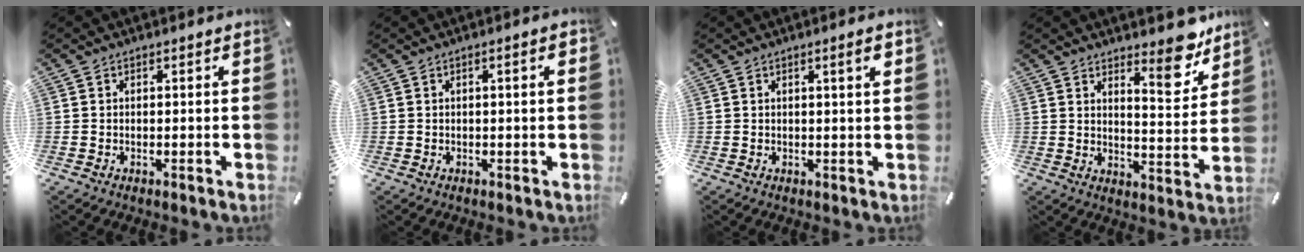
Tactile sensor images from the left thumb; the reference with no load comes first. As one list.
[{"total": 2.4, "force": [0.3, 0.2, 2.4], "torque": [-0.042, 0.001, 0.003]}, {"total": 3.4, "force": [1.2, 0.3, 3.2], "torque": [-0.054, -0.001, 0.015]}, {"total": 10.4, "force": [8.0, 3.6, 5.6], "torque": [-0.054, -0.071, 0.130]}]